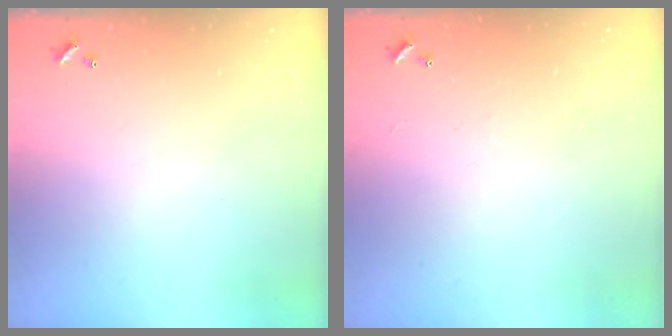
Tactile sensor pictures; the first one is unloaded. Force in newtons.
{"total": 0.6, "press": 0.2, "slide": 0.6}